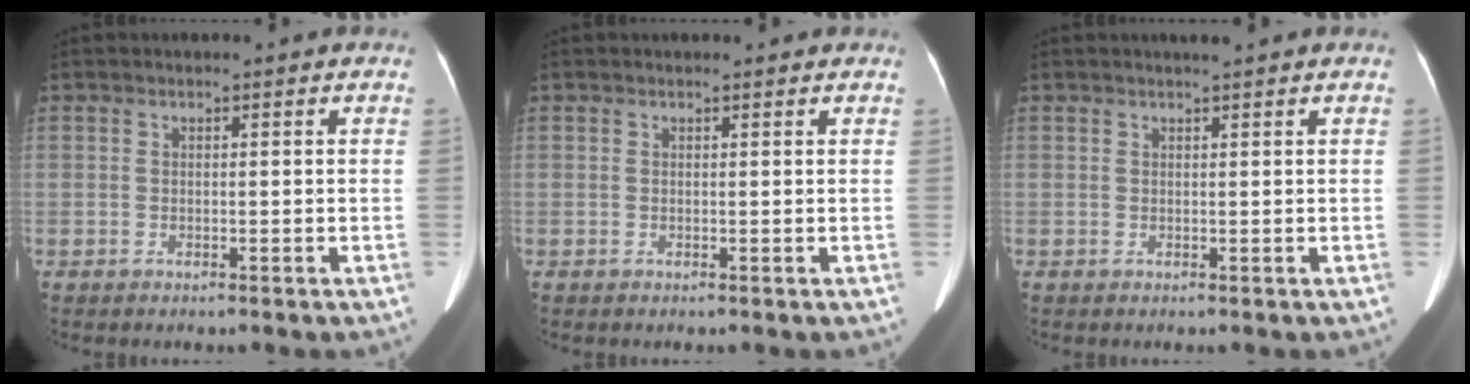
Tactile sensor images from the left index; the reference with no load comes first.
{"total": 1.3, "force": [1.2, 0.4, 0.3], "torque": [-0.014, 0.008, 0.011]}
{"total": 1.2, "force": [1.0, -0.2, 0.7], "torque": [-0.011, 0.003, 0.019]}